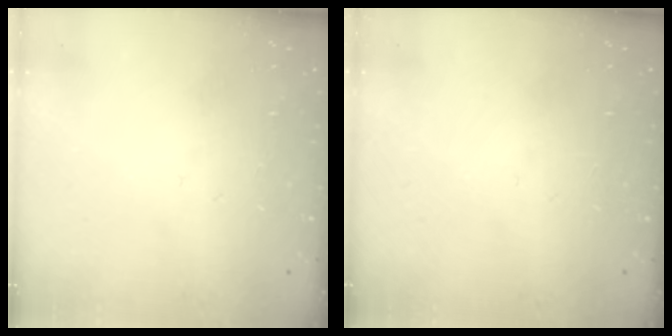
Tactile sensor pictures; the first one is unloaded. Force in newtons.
{"total": 0.0}